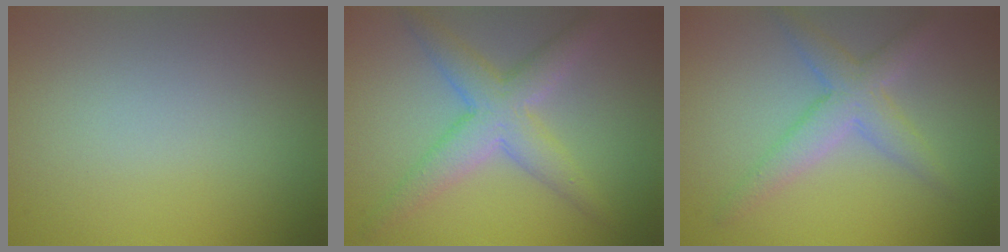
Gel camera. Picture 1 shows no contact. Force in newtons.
{"total": 4.7, "press": 4.7, "slide": 0.1}
{"total": 3.6, "press": 3.6, "slide": 0.2}